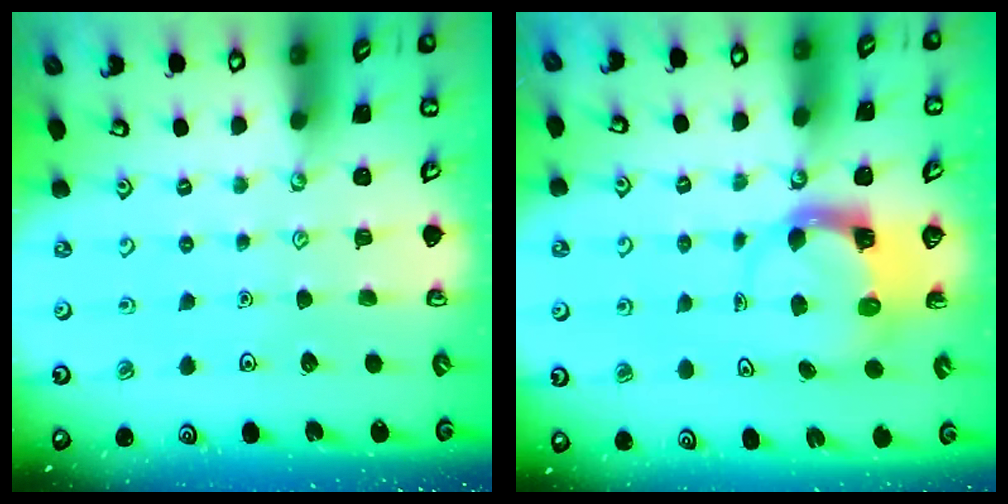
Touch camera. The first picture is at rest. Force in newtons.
{"total": 3.8, "press": 3.7, "slide": 0.5}